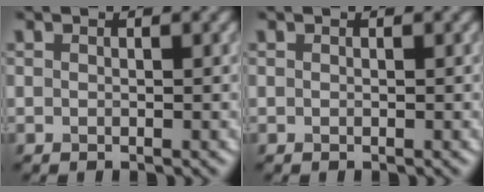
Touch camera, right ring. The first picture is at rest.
{"total": 0.0}